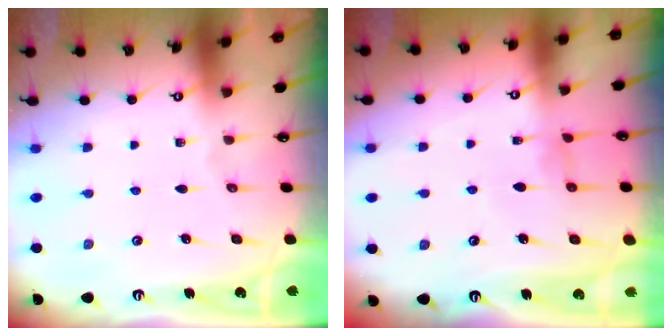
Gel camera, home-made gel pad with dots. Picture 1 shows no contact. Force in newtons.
{"total": 1.1, "press": 0.9, "slide": 0.5}